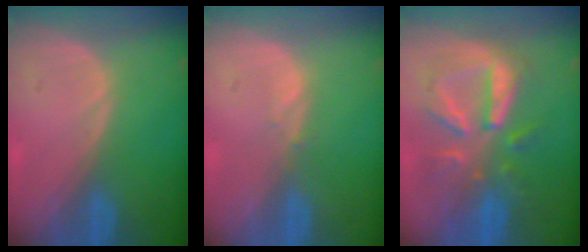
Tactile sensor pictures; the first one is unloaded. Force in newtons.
{"total": 0.6, "press": 0.6, "slide": 0.1}
{"total": 9.5, "press": 8.8, "slide": 3.6}